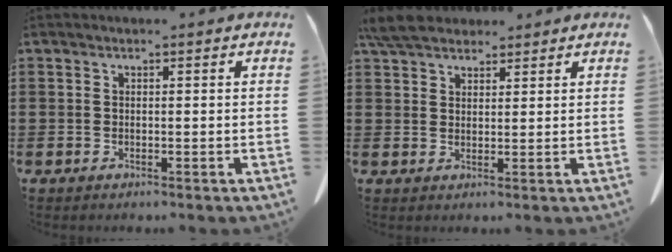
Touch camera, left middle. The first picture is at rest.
{"total": 5.2, "force": [4.5, 1.9, 1.7], "torque": [-0.048, -0.001, 0.088]}